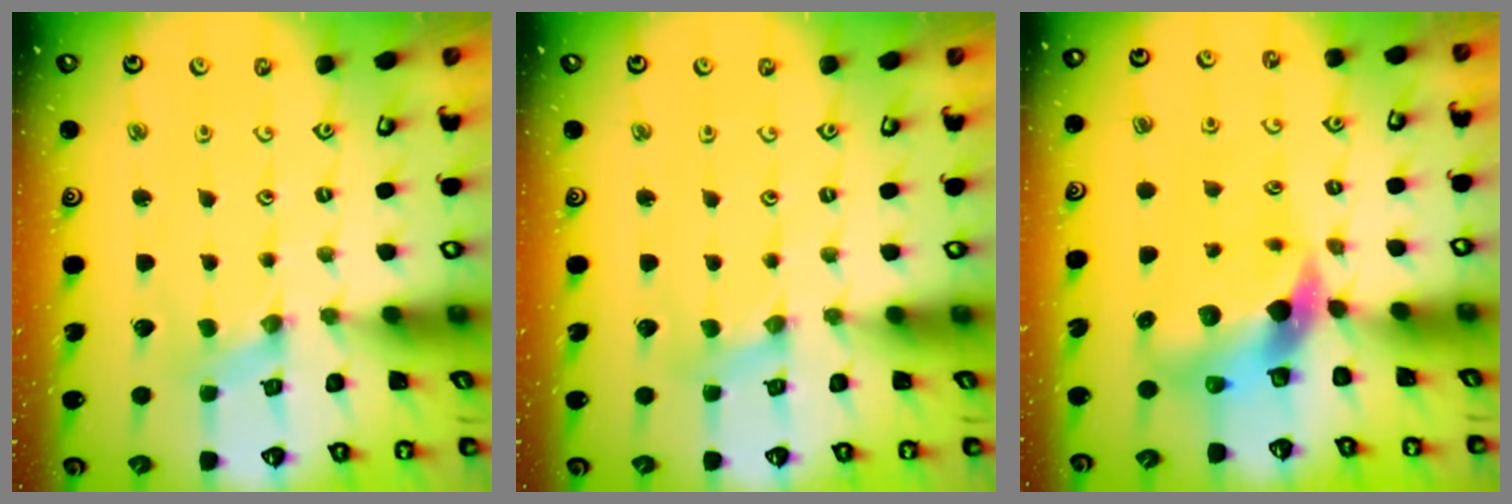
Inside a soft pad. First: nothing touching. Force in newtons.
{"total": 0.7, "press": 0.7, "slide": 0.1}
{"total": 9.2, "press": 9.1, "slide": 1.3}